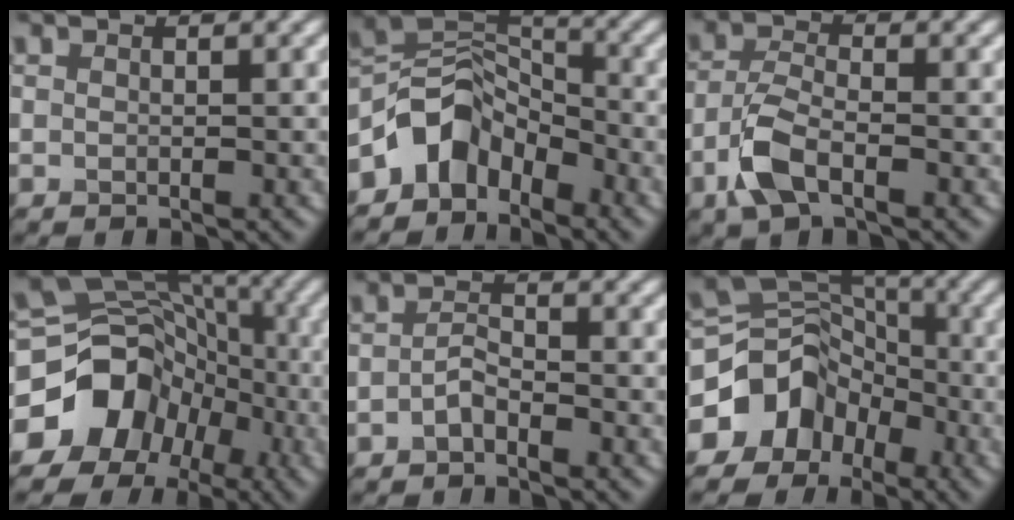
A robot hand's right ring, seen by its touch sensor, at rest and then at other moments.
{"total": 5.7, "force": [-3.7, 3.6, 2.3], "torque": [-0.018, 0.007, -0.081]}
{"total": 4.4, "force": [-2.1, 1.9, 3.4], "torque": [-0.077, -0.001, -0.050]}
{"total": 11.4, "force": [-4.6, 9.5, 4.3], "torque": [-0.071, 0.011, -0.090]}
{"total": 1.6, "force": [-0.9, 0.6, 1.1], "torque": [-0.025, 0.004, -0.022]}
{"total": 9.8, "force": [-4.4, 8.0, 3.4], "torque": [-0.058, 0.012, -0.096]}